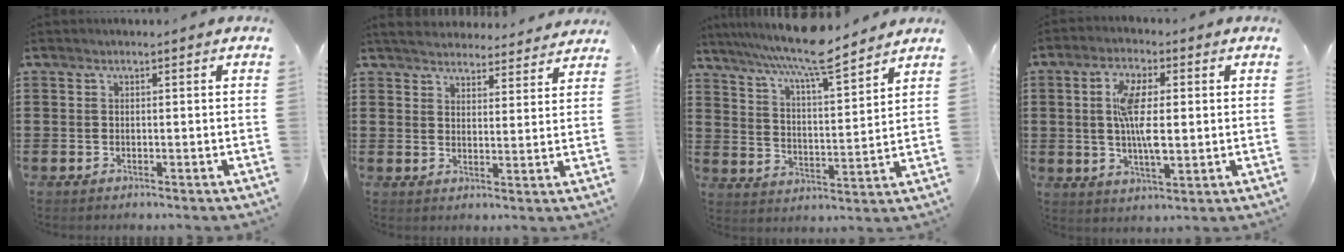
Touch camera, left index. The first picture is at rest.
{"total": 4.3, "force": [4.3, 0.5, 0.5], "torque": [-0.028, -0.021, 0.076]}
{"total": 8.3, "force": [7.2, 0.5, 4.1], "torque": [-0.102, -0.038, 0.125]}
{"total": 8.4, "force": [0.8, 3.3, 7.7], "torque": [-0.146, 0.005, 0.012]}